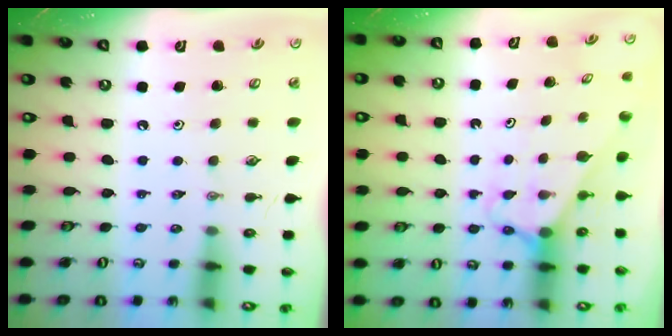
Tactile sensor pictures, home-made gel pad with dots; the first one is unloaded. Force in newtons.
{"total": 2.5, "press": 2.4, "slide": 0.2}